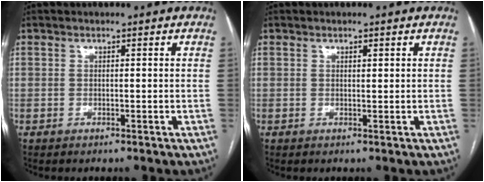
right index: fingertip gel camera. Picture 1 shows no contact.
{"total": 0.7, "force": [0.4, 0.2, 0.5], "torque": [-0.011, -0.001, 0.006]}